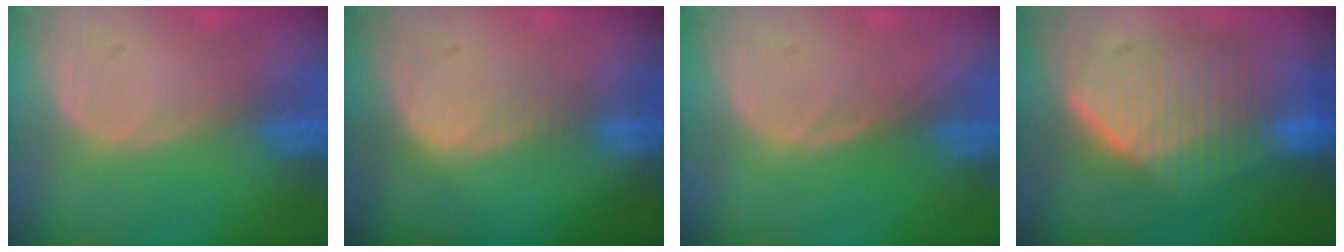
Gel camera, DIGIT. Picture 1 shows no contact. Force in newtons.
{"total": 2.4, "press": 2.4, "slide": 0.2}
{"total": 0.0}
{"total": 9.5, "press": 9.1, "slide": 3.0}